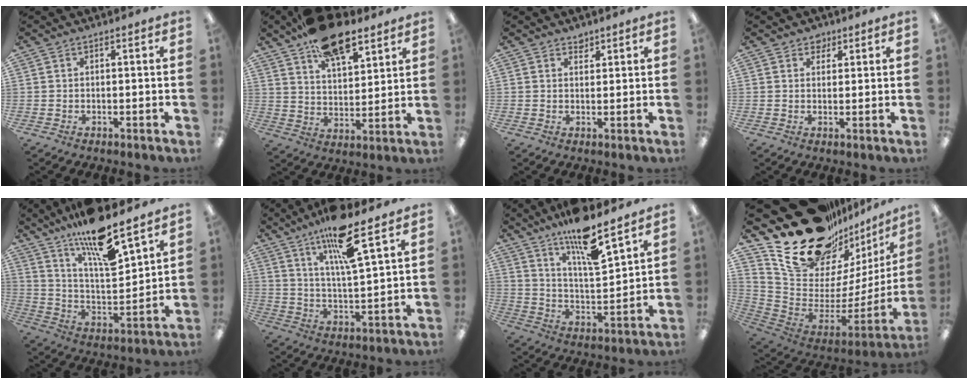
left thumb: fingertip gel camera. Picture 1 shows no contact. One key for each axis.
{"total": 15.8, "fx": 11.0, "fy": 7.4, "fz": 8.5, "tx": -0.138, "ty": -0.050, "tz": 0.196}
{"total": 1.9, "fx": 1.8, "fy": 0.8, "fz": 0.1, "tx": 0.004, "ty": -0.009, "tz": 0.032}
{"total": 3.0, "fx": 2.2, "fy": 2.0, "fz": 0.4, "tx": 0.003, "ty": -0.008, "tz": 0.038}
{"total": 15.7, "fx": 12.6, "fy": 2.9, "fz": 8.9, "tx": -0.160, "ty": -0.085, "tz": 0.211}
{"total": 13.6, "fx": 9.4, "fy": 2.4, "fz": 9.5, "tx": -0.175, "ty": -0.044, "tz": 0.157}
{"total": 13.5, "fx": 10.9, "fy": 2.2, "fz": 7.7, "tx": -0.141, "ty": -0.070, "tz": 0.182}
{"total": 28.3, "fx": 19.9, "fy": 14.5, "fz": 13.9, "tx": -0.209, "ty": -0.143, "tz": 0.389}